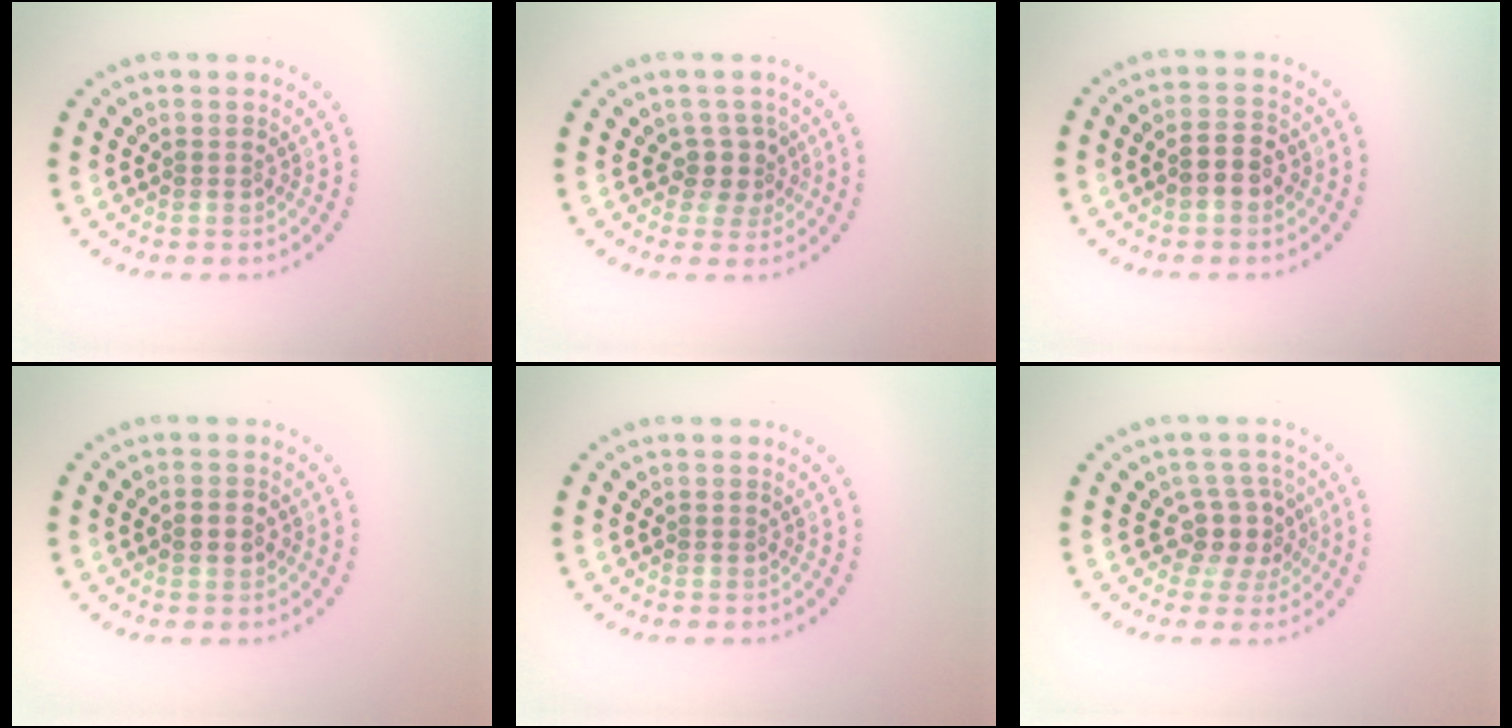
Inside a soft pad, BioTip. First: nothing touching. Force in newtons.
{"total": 2.1, "press": 1.6, "slide": 1.4}
{"total": 2.6, "press": 2.6, "slide": 0.2}
{"total": 1.8, "press": 1.8, "slide": 0.1}
{"total": 0.0}
{"total": 3.1, "press": 2.4, "slide": 2.0}